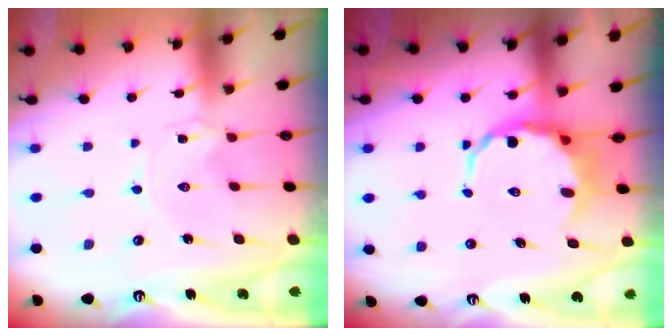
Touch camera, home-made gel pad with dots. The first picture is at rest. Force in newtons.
{"total": 7.0, "press": 6.5, "slide": 2.6}